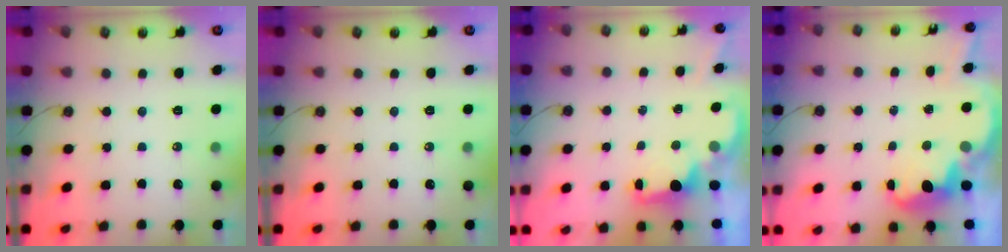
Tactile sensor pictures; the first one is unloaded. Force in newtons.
{"total": 0.0}
{"total": 1.7, "press": 1.5, "slide": 0.6}
{"total": 4.7, "press": 4.7, "slide": 0.5}